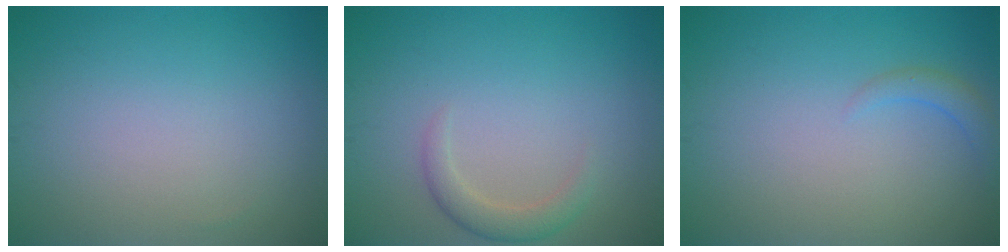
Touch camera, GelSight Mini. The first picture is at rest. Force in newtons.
{"total": 1.9, "press": 1.9, "slide": 0.1}
{"total": 1.4, "press": 1.4, "slide": 0.2}